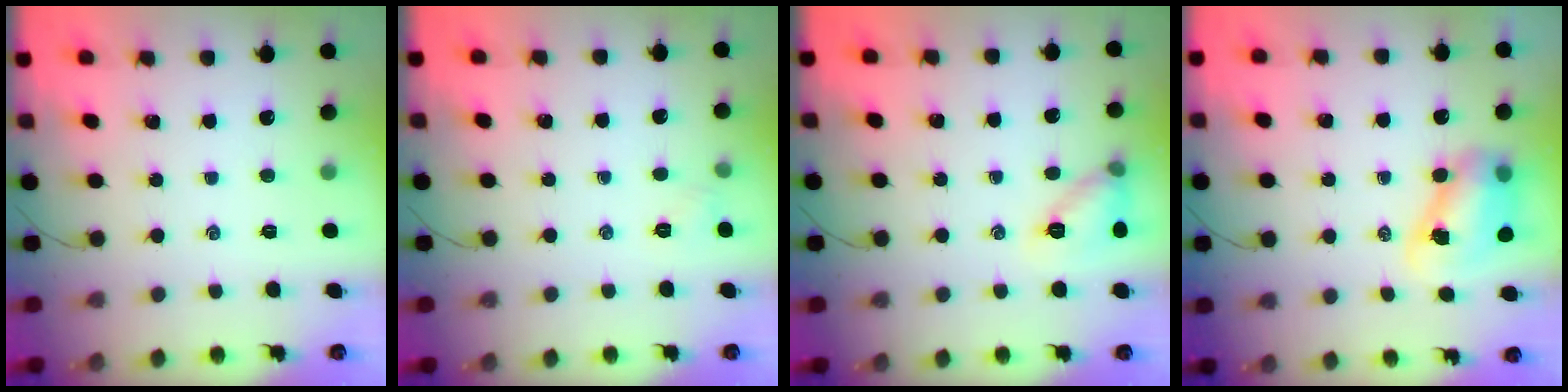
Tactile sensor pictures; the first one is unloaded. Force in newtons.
{"total": 2.9, "press": 2.7, "slide": 1.0}
{"total": 9.3, "press": 9.2, "slide": 1.2}
{"total": 9.6, "press": 9.5, "slide": 1.9}